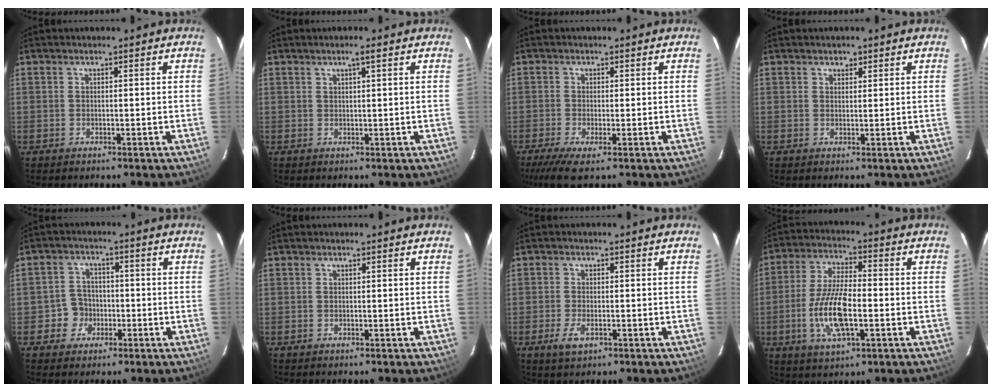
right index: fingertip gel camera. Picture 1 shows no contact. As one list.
[{"total": 1.5, "force": [0.8, -0.1, 1.3], "torque": [-0.024, 0.005, 0.016]}, {"total": 4.8, "force": [-2.8, 0.9, 3.8], "torque": [-0.089, -0.017, -0.053]}, {"total": 1.4, "force": [0.9, 1.0, 0.4], "torque": [-0.003, 0.005, 0.013]}, {"total": 5.0, "force": [-1.8, 4.7, 0.2], "torque": [-0.001, 0.020, -0.031]}, {"total": 0.0}, {"total": 3.6, "force": [-1.7, 1.6, 2.7], "torque": [-0.060, -0.007, -0.031]}, {"total": 12.0, "force": [-3.2, 4.1, 10.9], "torque": [-0.222, -0.004, -0.061]}]